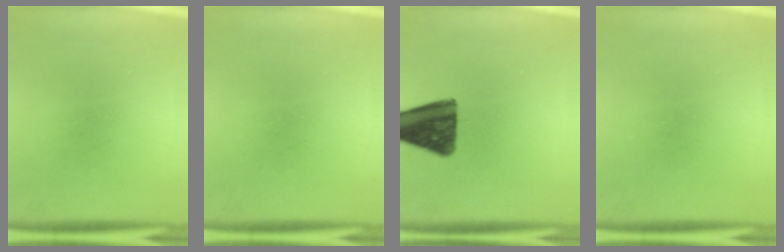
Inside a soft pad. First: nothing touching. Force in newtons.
{"total": 0.0}
{"total": 13.0}
{"total": 0.0}